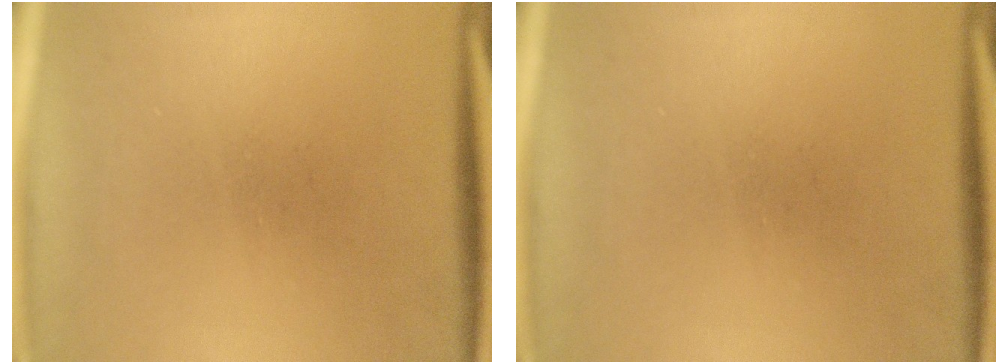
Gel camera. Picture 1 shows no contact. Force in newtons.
{"total": 0.0}